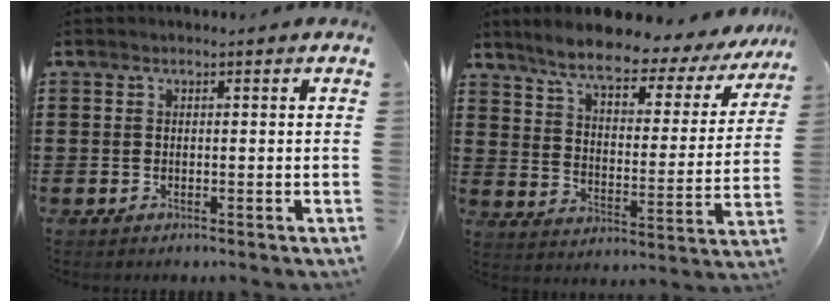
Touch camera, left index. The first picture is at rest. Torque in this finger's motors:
{"motor_torque": [2.14, 0.00, 1.05, 0.21]}